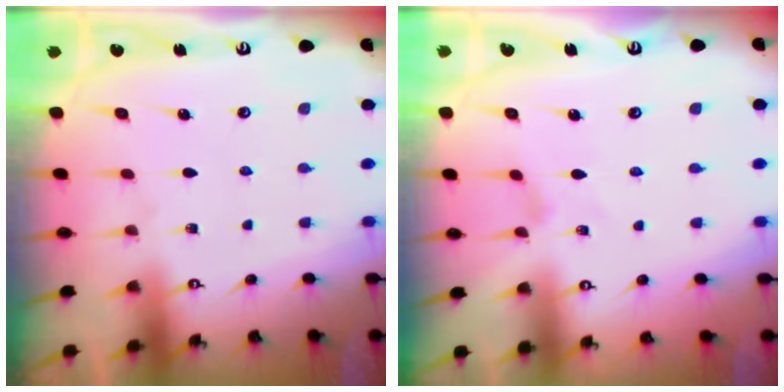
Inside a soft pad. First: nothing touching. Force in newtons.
{"total": 0.0}